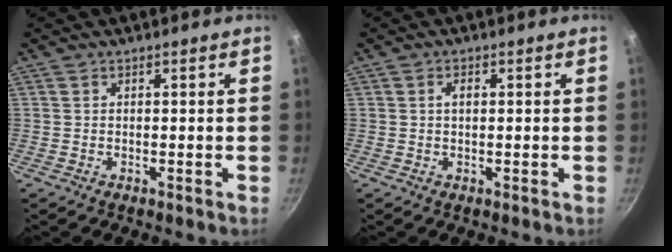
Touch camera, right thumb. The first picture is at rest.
{"total": 1.8, "force": [0.3, 1.0, 1.5], "torque": [-0.025, 0.003, 0.006]}